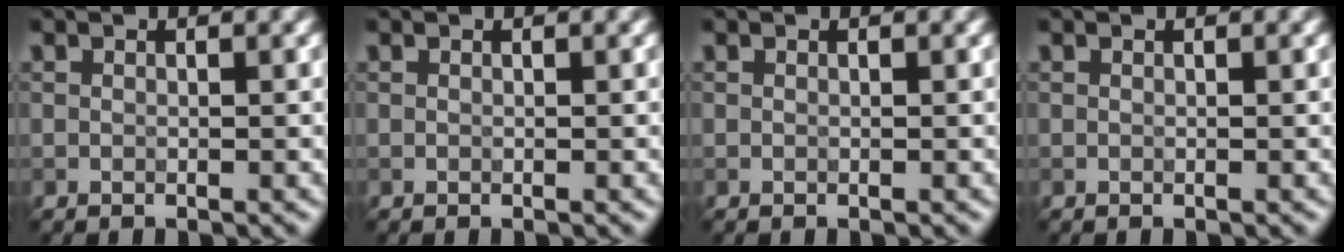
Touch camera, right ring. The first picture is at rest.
{"total": 0.0}
{"total": 0.0}
{"total": 0.0}